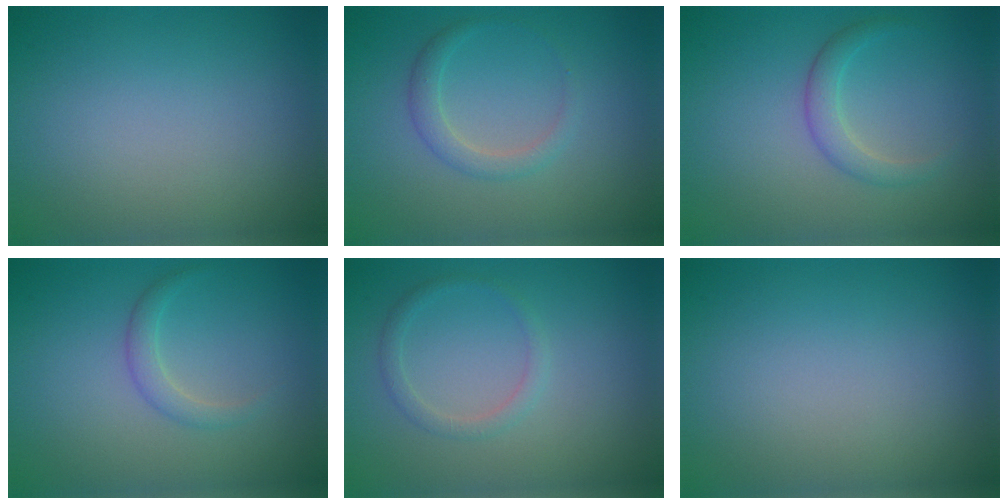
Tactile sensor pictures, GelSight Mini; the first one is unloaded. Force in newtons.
{"total": 1.8, "press": 1.8, "slide": 0.0}
{"total": 2.0, "press": 2.0, "slide": 0.0}
{"total": 1.6, "press": 1.6, "slide": 0.1}
{"total": 1.3, "press": 1.3, "slide": 0.1}
{"total": 0.0}